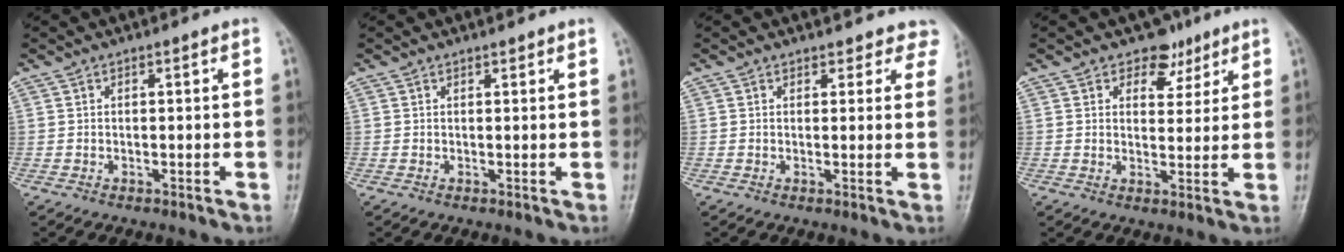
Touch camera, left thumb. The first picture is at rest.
{"total": 0.9, "force": [0.8, 0.3, 0.1], "torque": [-0.002, -0.005, 0.012]}
{"total": 5.6, "force": [4.9, 2.7, -0.6], "torque": [0.060, -0.021, 0.027]}
{"total": 5.5, "force": [3.7, 3.8, 1.3], "torque": [0.015, -0.018, 0.055]}